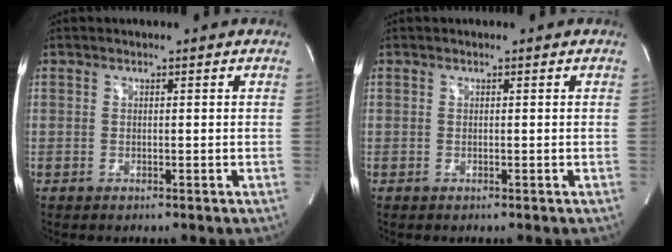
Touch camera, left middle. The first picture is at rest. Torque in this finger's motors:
{"motor_torque": [0.20, -0.13, -0.05, -0.01]}